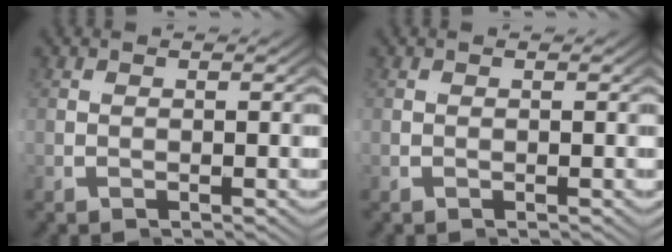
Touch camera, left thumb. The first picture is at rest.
{"total": 0.0}